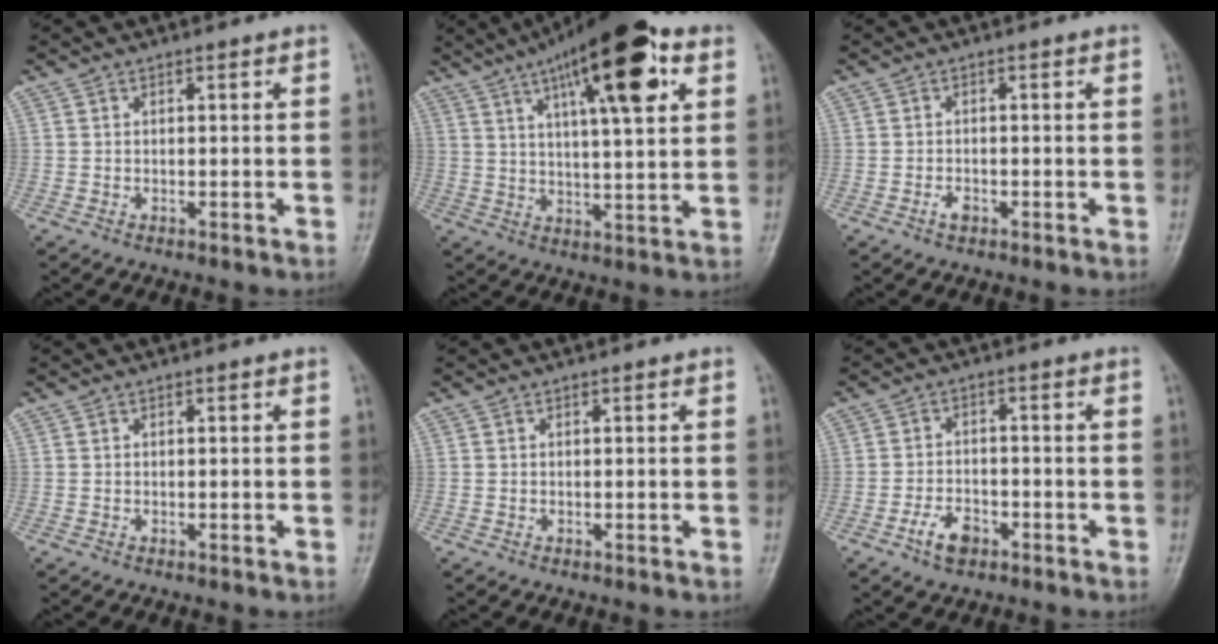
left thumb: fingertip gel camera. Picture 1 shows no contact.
{"total": 19.6, "force": [9.1, 5.6, 16.4], "torque": [-0.234, -0.011, 0.140]}
{"total": 1.7, "force": [-1.0, 1.0, 1.0], "torque": [-0.016, 0.005, -0.019]}
{"total": 0.0}
{"total": 0.0}
{"total": 5.1, "force": [-2.9, 2.9, 3.0], "torque": [-0.049, 0.020, -0.054]}